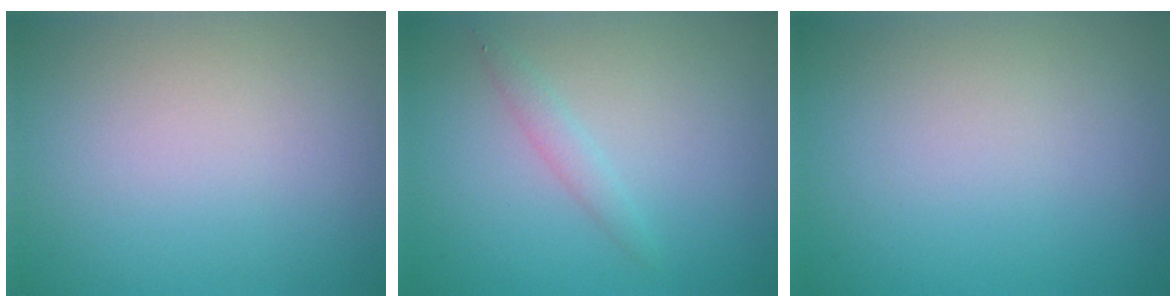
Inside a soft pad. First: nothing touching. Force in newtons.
{"total": 1.3, "press": 1.3, "slide": 0.1}
{"total": 0.0}